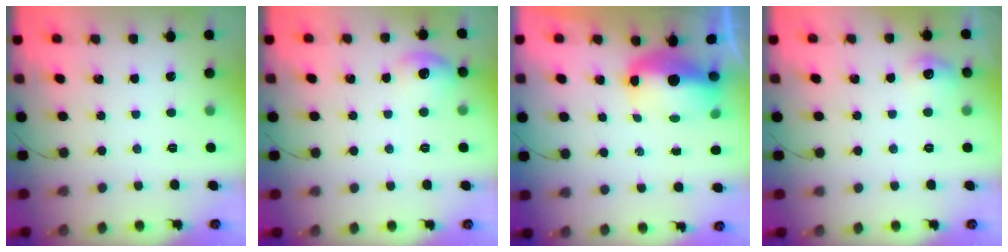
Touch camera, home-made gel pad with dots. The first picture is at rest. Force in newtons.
{"total": 10.5, "press": 7.9, "slide": 7.0}
{"total": 7.6, "press": 7.6, "slide": 1.1}
{"total": 7.6, "press": 7.5, "slide": 1.3}